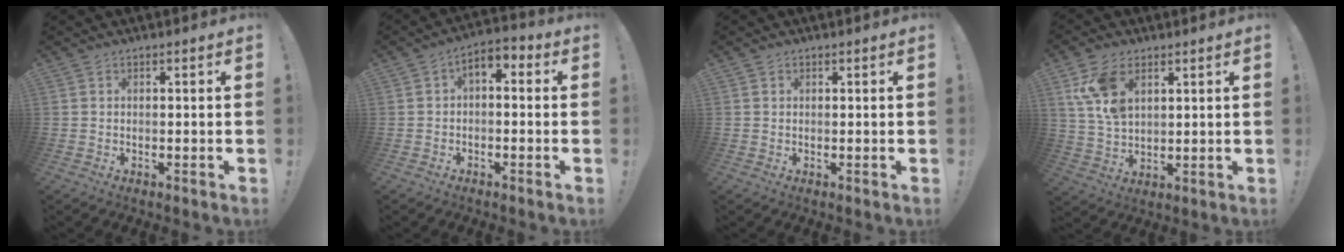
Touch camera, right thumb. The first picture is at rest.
{"total": 4.0, "force": [-1.2, 2.3, 3.0], "torque": [-0.041, 0.012, -0.020]}
{"total": 1.0, "force": [0.4, 0.9, 0.0], "torque": [0.005, -0.001, 0.006]}
{"total": 11.0, "force": [5.2, 7.3, 6.4], "torque": [-0.117, -0.009, 0.102]}